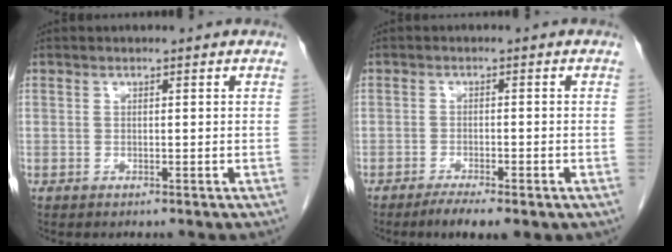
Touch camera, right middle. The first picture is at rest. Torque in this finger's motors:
{"motor_torque": [0.91, -0.72, 0.09, 0.06]}